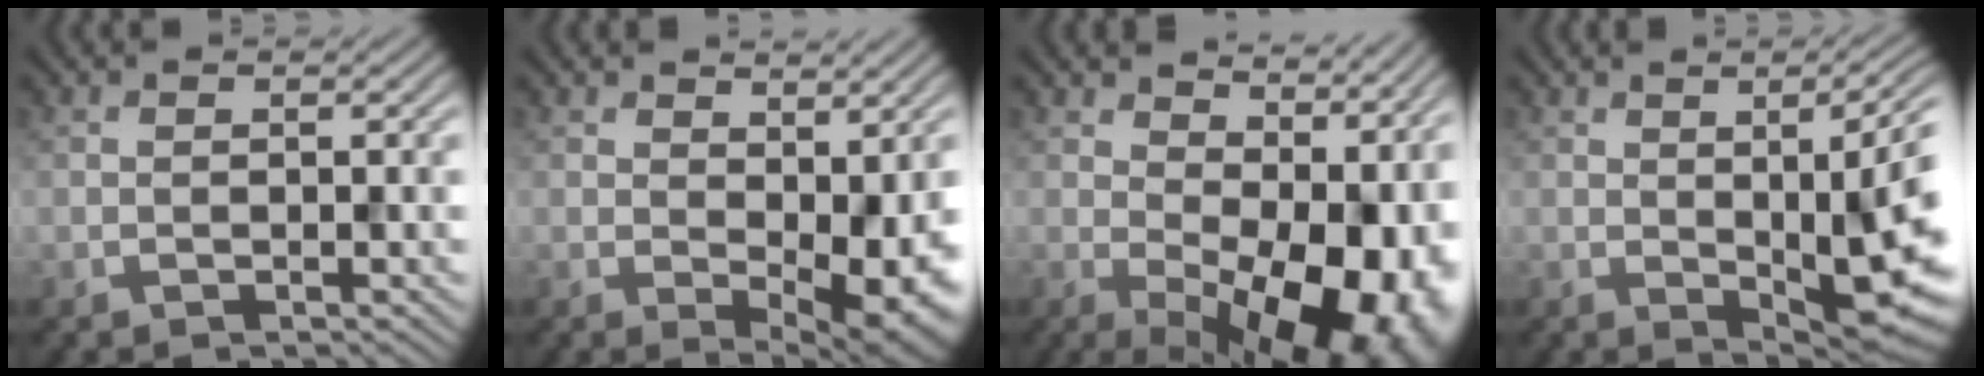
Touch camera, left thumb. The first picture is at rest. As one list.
[{"total": 8.3, "force": [0.3, 4.2, 7.1], "torque": [-0.104, -0.017, 0.017]}, {"total": 15.9, "force": [0.9, 9.2, 12.9], "torque": [-0.144, -0.023, 0.049]}, {"total": 11.2, "force": [0.6, 3.4, 10.6], "torque": [-0.137, 0.000, 0.009]}]